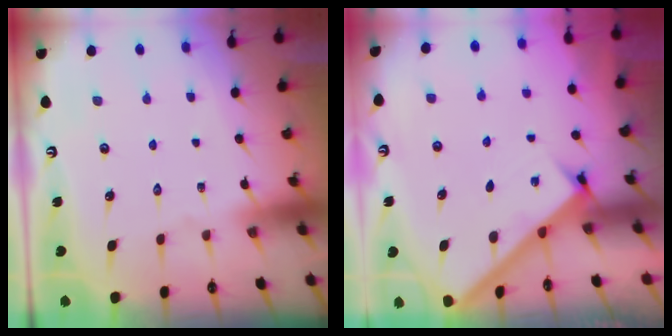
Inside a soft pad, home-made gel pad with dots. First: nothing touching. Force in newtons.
{"total": 2.7, "press": 2.7, "slide": 0.3}